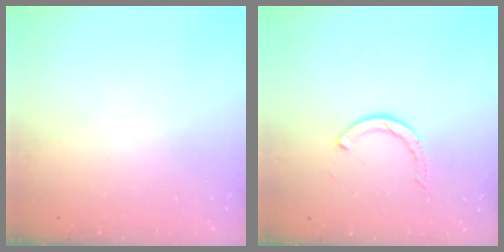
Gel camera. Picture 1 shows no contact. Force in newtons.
{"total": 2.2, "press": 2.2, "slide": 0.3}